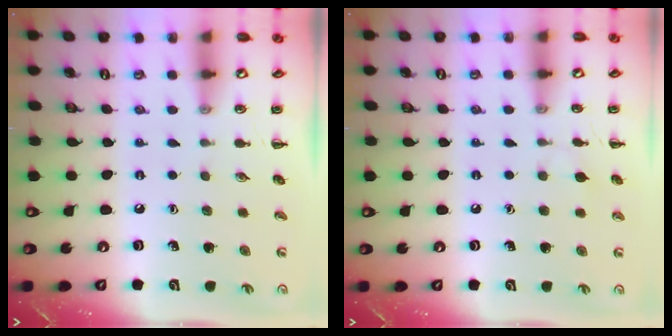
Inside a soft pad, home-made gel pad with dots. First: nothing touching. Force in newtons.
{"total": 5.2, "press": 4.9, "slide": 1.5}